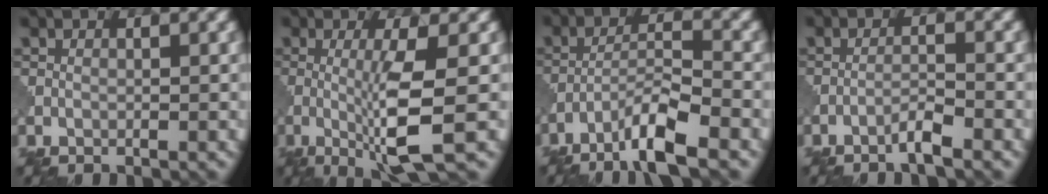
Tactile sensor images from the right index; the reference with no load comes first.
{"total": 5.7, "force": [-0.7, 0.8, 5.6], "torque": [-0.098, -0.012, -0.015]}
{"total": 5.6, "force": [-3.8, 0.5, 4.1], "torque": [-0.069, 0.007, -0.078]}
{"total": 1.9, "force": [-1.5, 0.0, 1.3], "torque": [-0.021, 0.008, -0.033]}